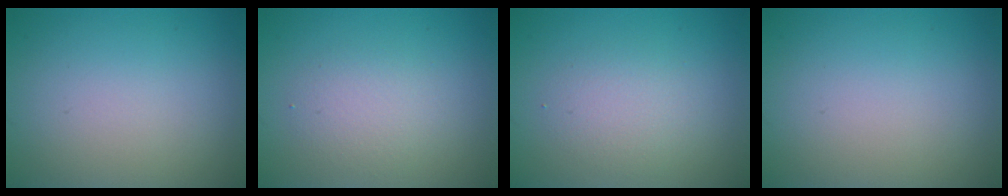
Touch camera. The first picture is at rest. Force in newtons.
{"total": 2.2, "press": 2.2, "slide": 0.1}
{"total": 2.3, "press": 2.3, "slide": 0.1}
{"total": 0.0}